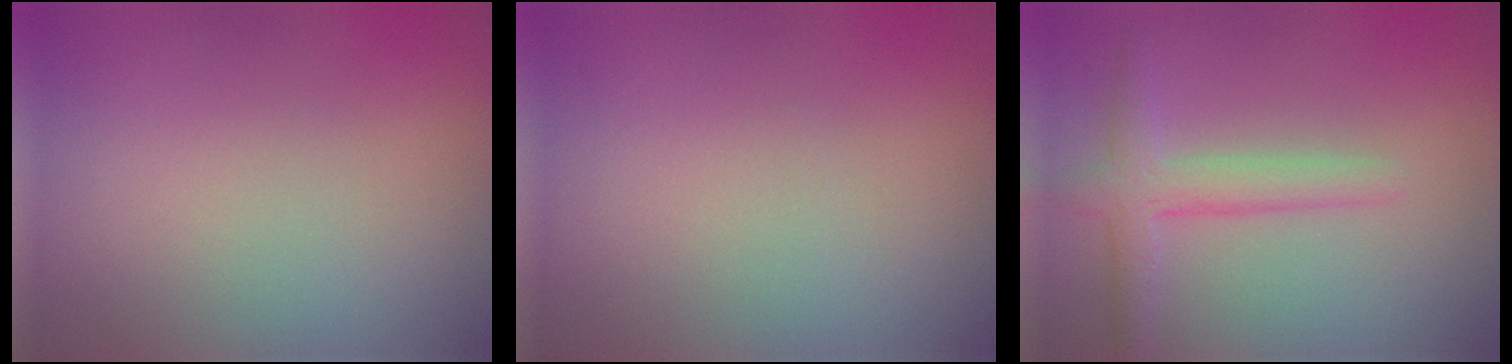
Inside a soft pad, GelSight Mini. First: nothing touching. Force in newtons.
{"total": 0.0}
{"total": 2.8, "press": 2.8, "slide": 0.1}